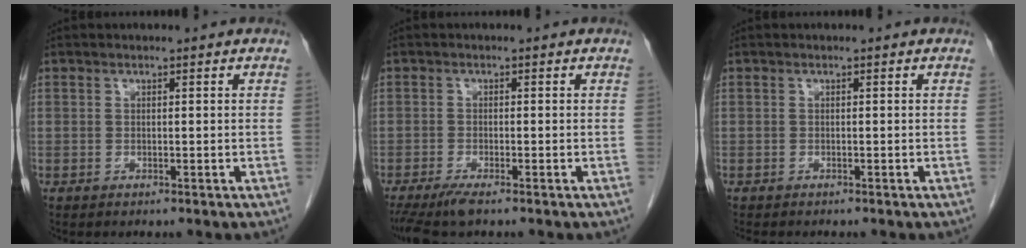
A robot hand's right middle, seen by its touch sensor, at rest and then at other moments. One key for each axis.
{"total": 4.0, "fx": -3.0, "fy": 0.3, "fz": 2.6, "tx": -0.048, "ty": -0.011, "tz": -0.055}
{"total": 2.0, "fx": -1.7, "fy": 0.4, "fz": 0.8, "tx": -0.020, "ty": -0.008, "tz": -0.020}